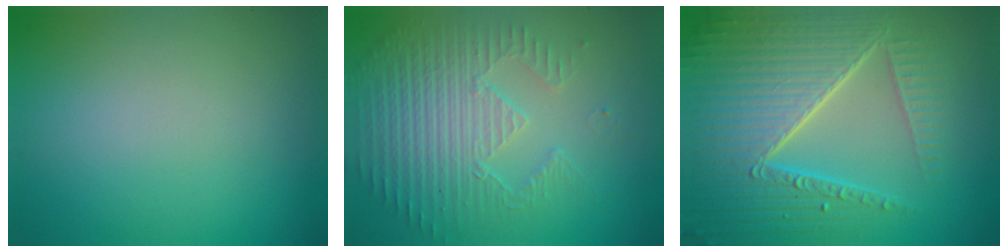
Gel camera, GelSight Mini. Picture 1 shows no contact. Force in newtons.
{"total": 3.8, "press": 3.6, "slide": 1.2}
{"total": 8.9, "press": 6.1, "slide": 6.5}